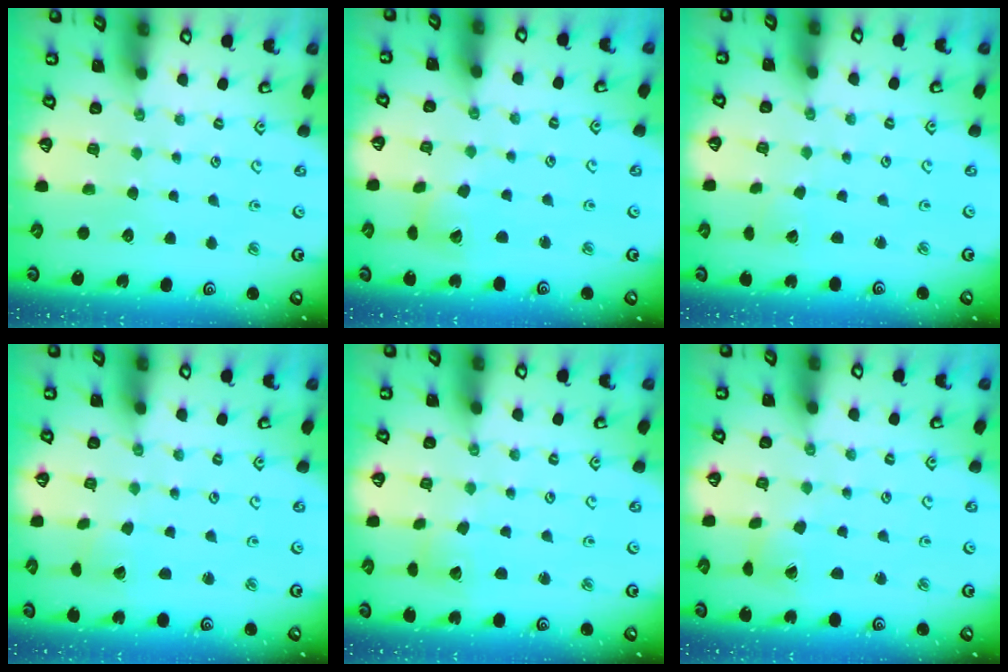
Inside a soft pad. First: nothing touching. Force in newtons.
{"total": 6.4, "press": 6.4, "slide": 0.9}
{"total": 1.8, "press": 1.8, "slide": 0.0}
{"total": 1.7, "press": 1.7, "slide": 0.2}
{"total": 2.4, "press": 2.4, "slide": 0.3}
{"total": 2.7, "press": 2.7, "slide": 0.4}